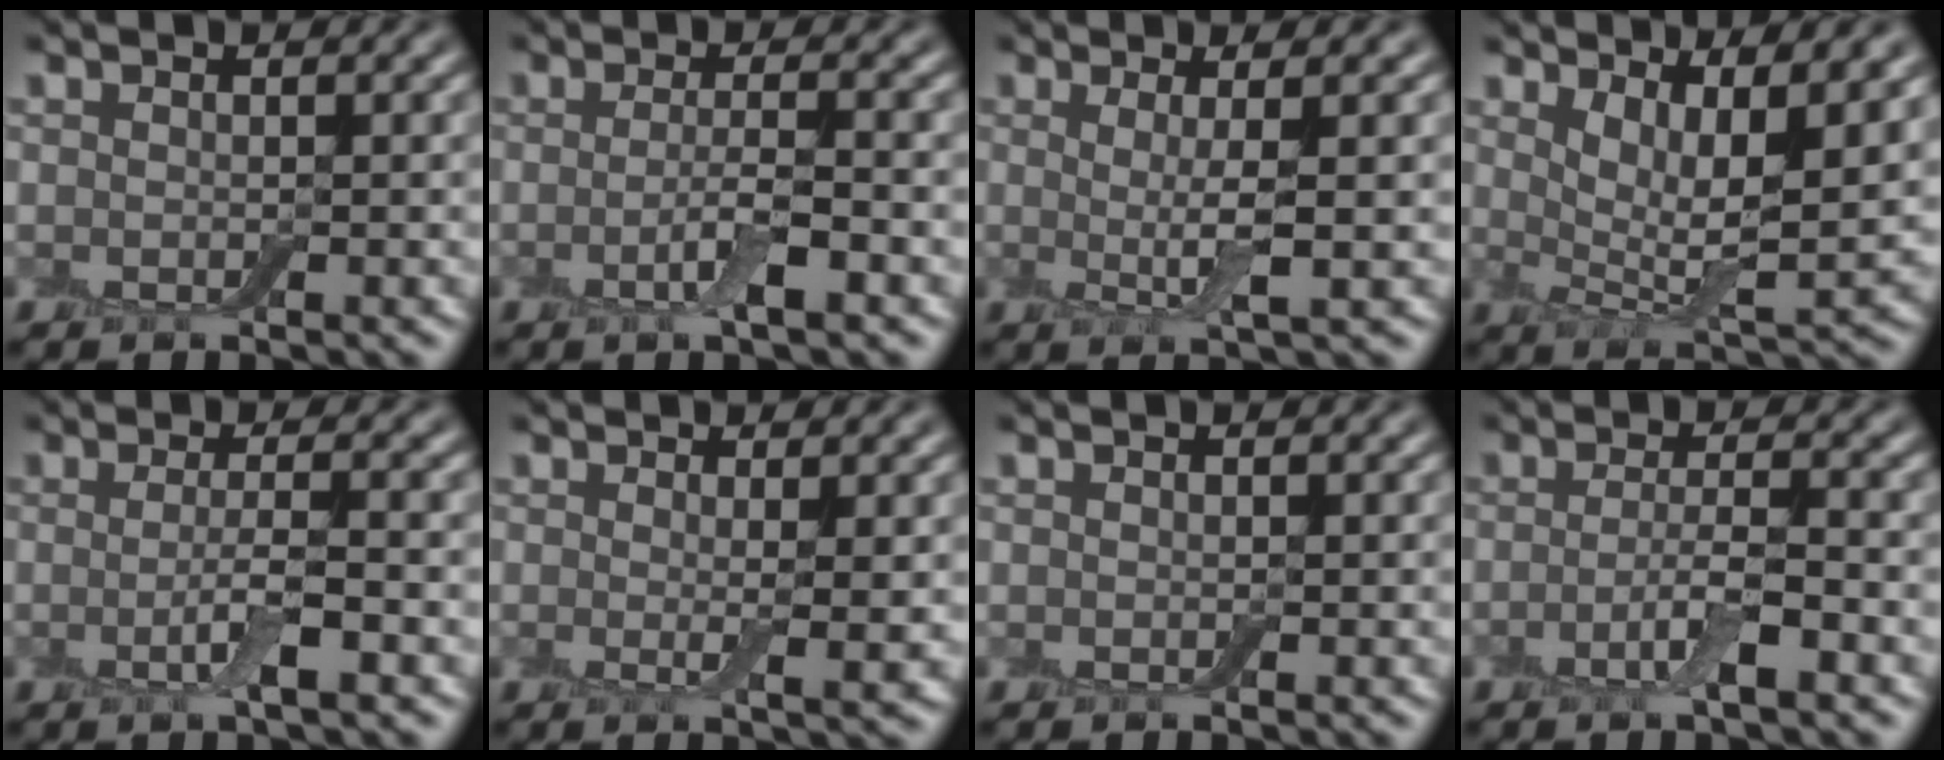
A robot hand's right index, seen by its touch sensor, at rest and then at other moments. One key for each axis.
{"total": 3.1, "fx": -0.7, "fy": 0.6, "fz": 2.9, "tx": -0.056, "ty": -0.005, "tz": -0.017}
{"total": 3.6, "fx": 0.4, "fy": 0.6, "fz": 3.5, "tx": -0.063, "ty": -0.009, "tz": 0.007}
{"total": 6.9, "fx": 3.1, "fy": 2.1, "fz": 5.8, "tx": -0.104, "ty": -0.012, "tz": 0.059}
{"total": 3.3, "fx": -0.5, "fy": 0.6, "fz": 3.2, "tx": -0.062, "ty": -0.010, "tz": -0.010}
{"total": 2.1, "fx": 0.3, "fy": 0.3, "fz": 2.0, "tx": -0.033, "ty": -0.011, "tz": 0.005}
{"total": 0.0}
{"total": 3.2, "fx": -1.3, "fy": 0.6, "fz": 2.8, "tx": -0.054, "ty": 0.005, "tz": -0.030}